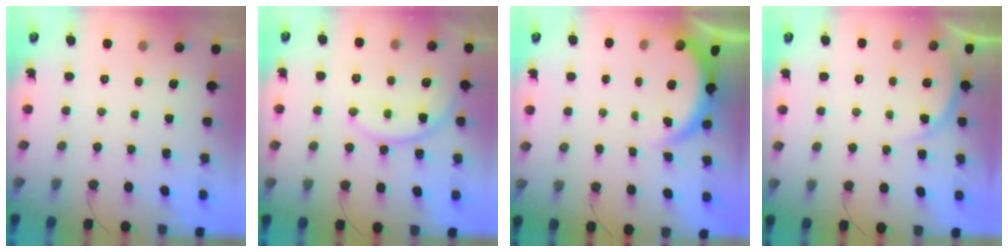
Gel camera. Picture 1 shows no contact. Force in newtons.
{"total": 11.8, "press": 11.8, "slide": 0.8}
{"total": 4.0, "press": 4.0, "slide": 0.2}
{"total": 6.3, "press": 6.3, "slide": 0.3}